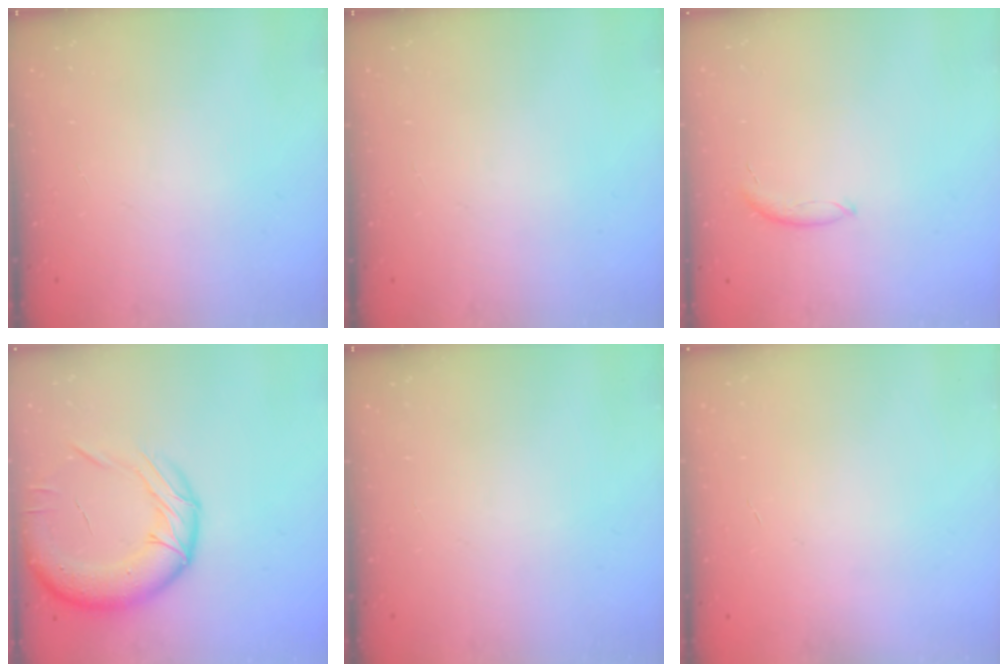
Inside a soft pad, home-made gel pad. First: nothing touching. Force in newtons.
{"total": 0.0}
{"total": 5.8, "press": 5.7, "slide": 0.7}
{"total": 20.3, "press": 19.9, "slide": 4.2}
{"total": 0.0}
{"total": 0.0}